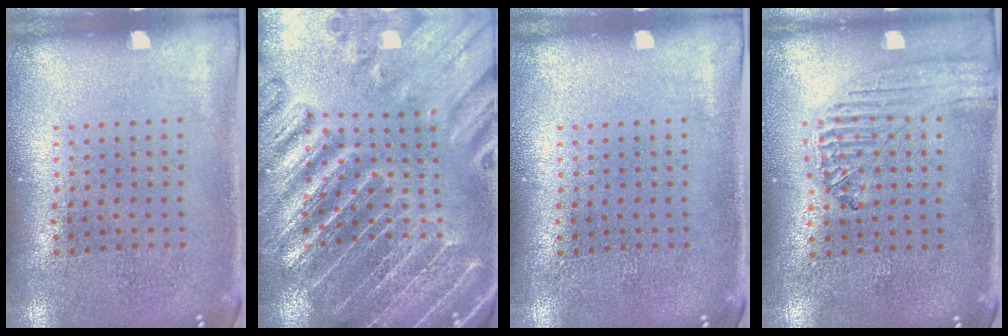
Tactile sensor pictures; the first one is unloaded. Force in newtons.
{"total": 4.4, "press": 4.0, "slide": 1.7}
{"total": 0.0}
{"total": 0.8, "press": 0.8, "slide": 0.1}